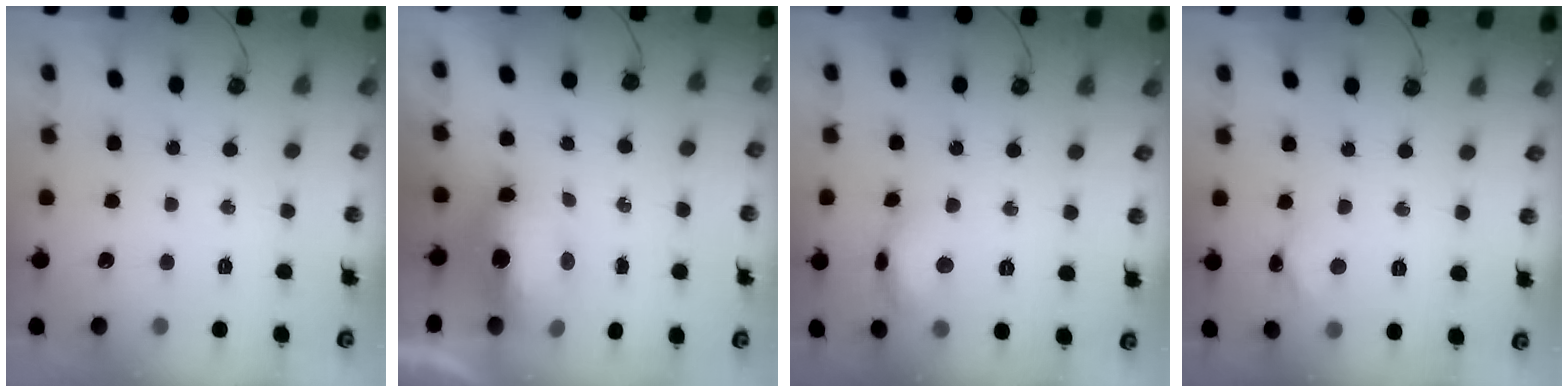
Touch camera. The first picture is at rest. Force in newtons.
{"total": 8.7, "press": 8.5, "slide": 1.6}
{"total": 14.0, "press": 9.7, "slide": 10.0}
{"total": 3.7, "press": 3.6, "slide": 0.5}